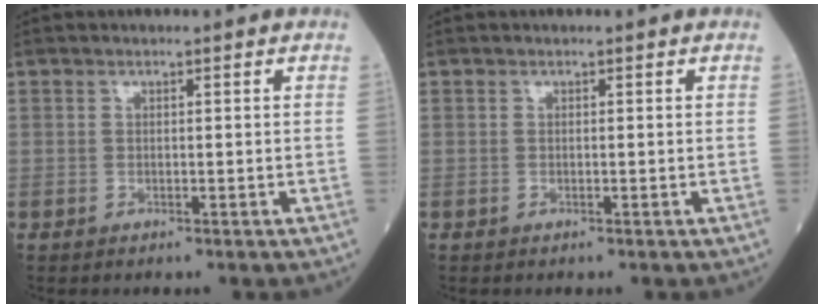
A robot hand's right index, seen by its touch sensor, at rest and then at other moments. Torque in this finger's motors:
{"motor_torque": [0.01, -0.01, 0.00, 0.00]}